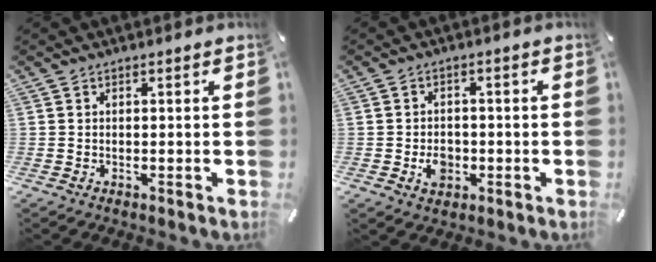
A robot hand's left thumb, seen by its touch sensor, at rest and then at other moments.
{"total": 5.1, "force": [-1.5, 4.2, 2.6], "torque": [-0.042, 0.003, -0.025]}